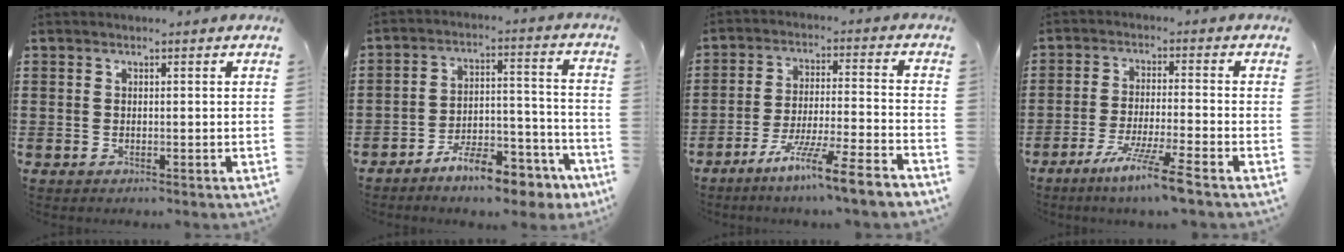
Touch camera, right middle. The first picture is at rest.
{"total": 9.7, "force": [-8.2, 2.6, 4.5], "torque": [-0.060, 0.034, -0.149]}
{"total": 9.0, "force": [-7.3, -0.7, 5.3], "torque": [-0.102, -0.009, -0.143]}
{"total": 7.3, "force": [-5.5, -0.5, 4.8], "torque": [-0.095, -0.016, -0.103]}